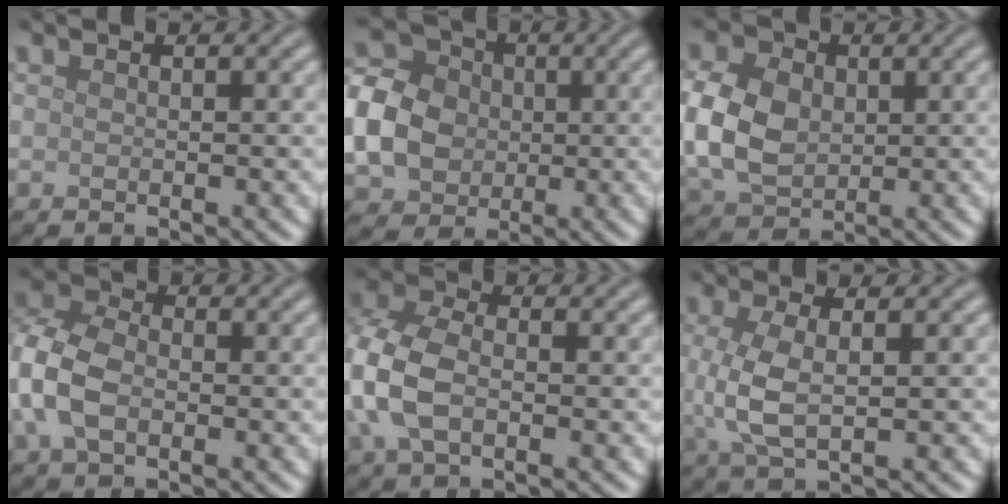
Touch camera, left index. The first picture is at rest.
{"total": 7.1, "force": [-0.7, 6.1, 3.7], "torque": [-0.092, 0.010, -0.023]}
{"total": 7.2, "force": [0.3, 5.4, 4.8], "torque": [-0.120, 0.003, 0.003]}
{"total": 6.2, "force": [-1.0, 4.3, 4.3], "torque": [-0.110, 0.002, -0.029]}
{"total": 7.0, "force": [-0.8, 4.6, 5.2], "torque": [-0.142, 0.000, -0.024]}
{"total": 4.2, "force": [0.2, 1.7, 3.9], "torque": [-0.095, -0.001, 0.005]}